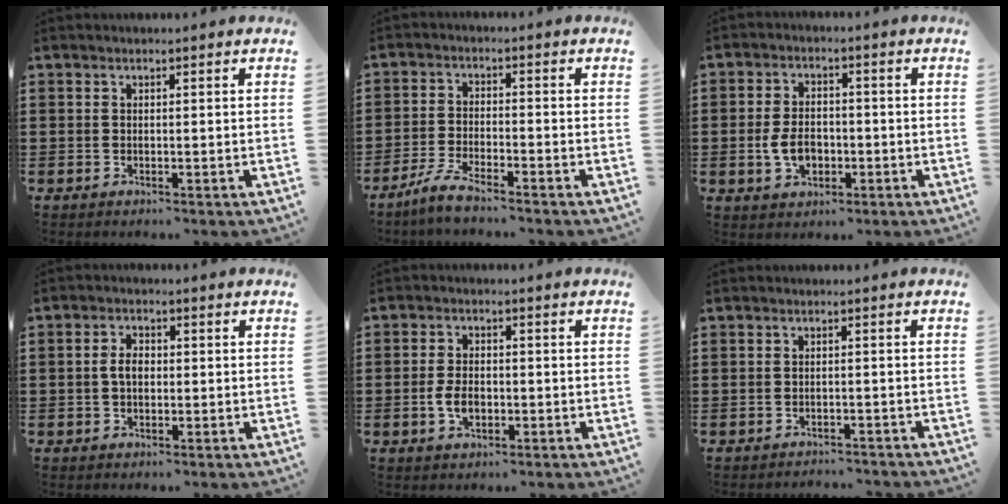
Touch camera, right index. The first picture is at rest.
{"total": 4.2, "force": [-3.8, 0.0, 1.8], "torque": [-0.053, -0.006, -0.079]}
{"total": 5.3, "force": [-1.2, 3.5, 3.8], "torque": [-0.078, 0.000, -0.026]}
{"total": 2.9, "force": [0.0, 1.8, 2.3], "torque": [-0.046, 0.007, -0.002]}
{"total": 4.0, "force": [-0.8, 2.4, 3.1], "torque": [-0.072, 0.000, -0.019]}
{"total": 1.5, "force": [-1.5, 0.2, 0.0], "torque": [-0.005, 0.000, -0.032]}